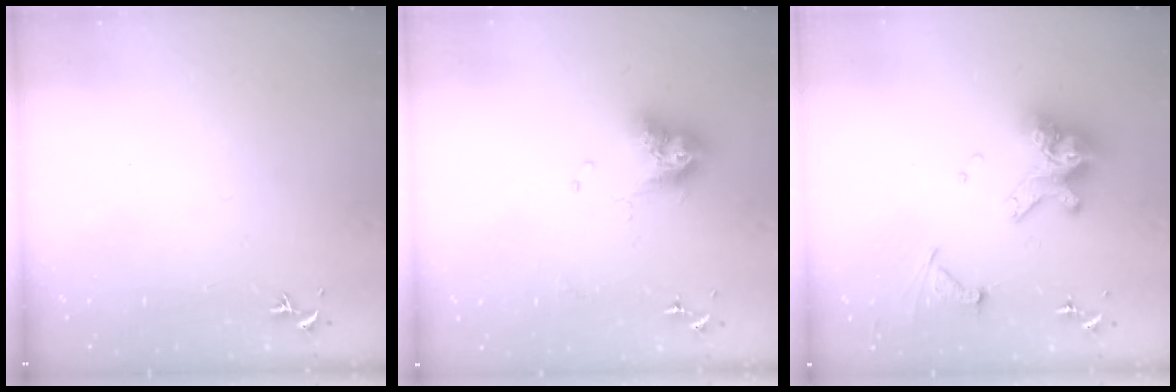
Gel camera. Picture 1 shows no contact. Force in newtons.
{"total": 10.7, "press": 10.6, "slide": 1.1}
{"total": 14.8, "press": 14.7, "slide": 1.6}